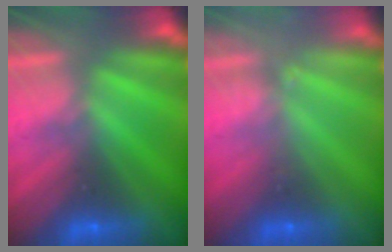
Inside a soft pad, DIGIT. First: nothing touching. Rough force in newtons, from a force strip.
{"total": 2.4}